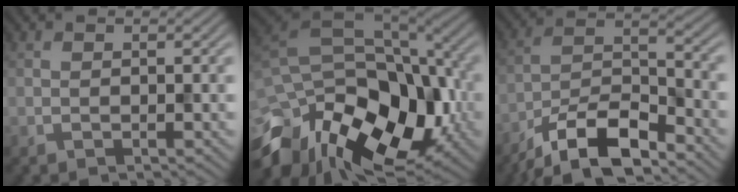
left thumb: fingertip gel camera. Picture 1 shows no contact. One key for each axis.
{"total": 17.0, "fx": -7.6, "fy": 10.1, "fz": 11.4, "tx": -0.257, "ty": -0.026, "tz": -0.126}
{"total": 11.3, "fx": -8.4, "fy": 3.5, "fz": 6.6, "tx": -0.120, "ty": -0.002, "tz": -0.170}